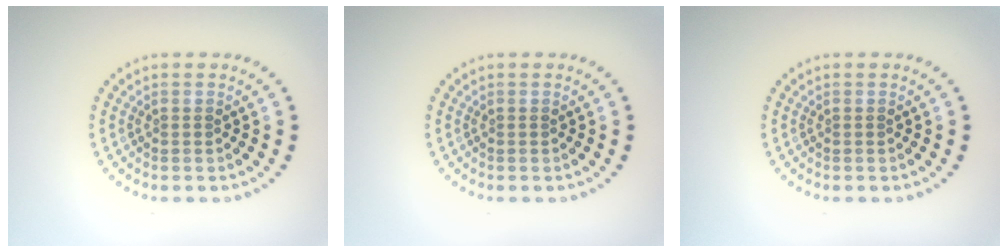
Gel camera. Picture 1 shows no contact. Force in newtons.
{"total": 0.0}
{"total": 0.0}